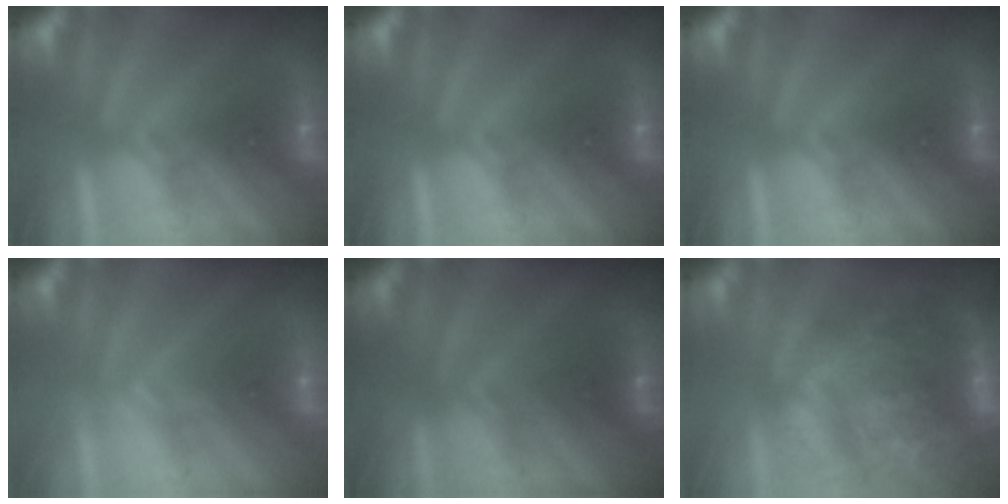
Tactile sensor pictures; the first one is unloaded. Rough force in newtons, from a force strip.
{"total": 0.0}
{"total": 0.0}
{"total": 3.6}
{"total": 1.9}
{"total": 7.8}